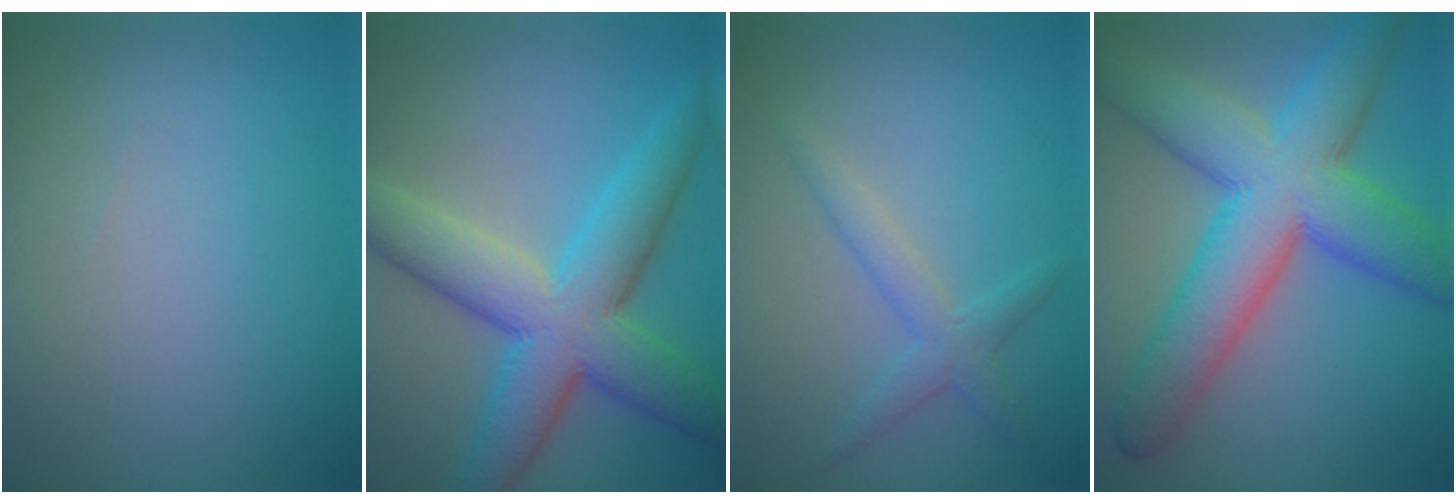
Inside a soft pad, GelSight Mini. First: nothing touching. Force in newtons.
{"total": 10.0, "press": 10.0, "slide": 0.2}
{"total": 2.4, "press": 2.4, "slide": 0.0}
{"total": 11.3, "press": 11.3, "slide": 0.5}